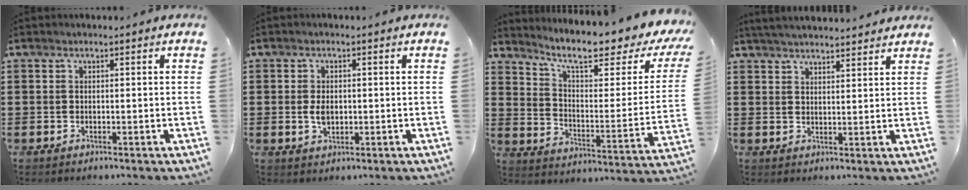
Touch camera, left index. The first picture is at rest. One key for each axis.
{"total": 2.9, "fx": -0.1, "fy": 1.8, "fz": 2.3, "tx": -0.054, "ty": 0.001, "tz": -0.004}
{"total": 9.9, "fx": 7.5, "fy": 1.4, "fz": 6.2, "tx": -0.126, "ty": -0.056, "tz": 0.118}
{"total": 3.1, "fx": 3.1, "fy": -0.2, "fz": 0.3, "tx": -0.017, "ty": -0.007, "tz": 0.057}